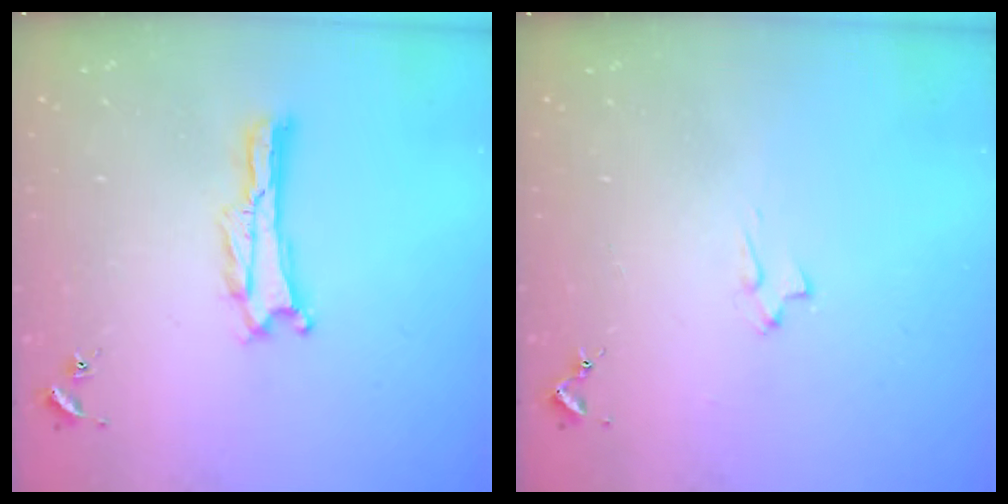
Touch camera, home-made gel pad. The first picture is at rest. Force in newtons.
{"total": 2.1, "press": 2.1, "slide": 0.3}